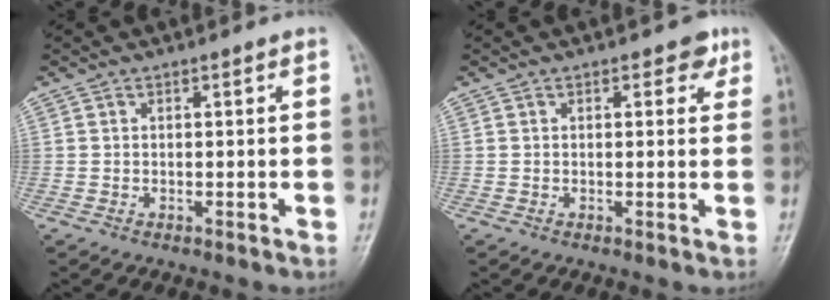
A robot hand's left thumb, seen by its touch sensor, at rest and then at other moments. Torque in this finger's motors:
{"motor_torque": [0.30, 0.18, 0.17, -0.28, 0.00]}